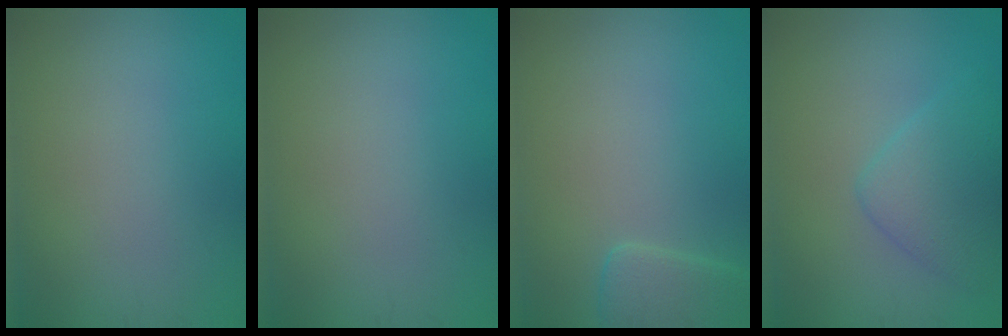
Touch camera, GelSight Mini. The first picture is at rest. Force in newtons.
{"total": 0.0}
{"total": 2.4, "press": 2.4, "slide": 0.2}
{"total": 3.6, "press": 3.6, "slide": 0.3}